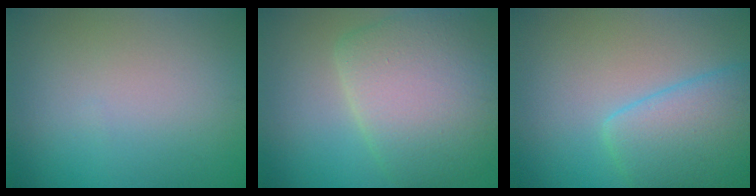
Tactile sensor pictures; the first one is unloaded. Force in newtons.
{"total": 7.7, "press": 7.7, "slide": 0.8}
{"total": 6.0, "press": 6.0, "slide": 0.4}